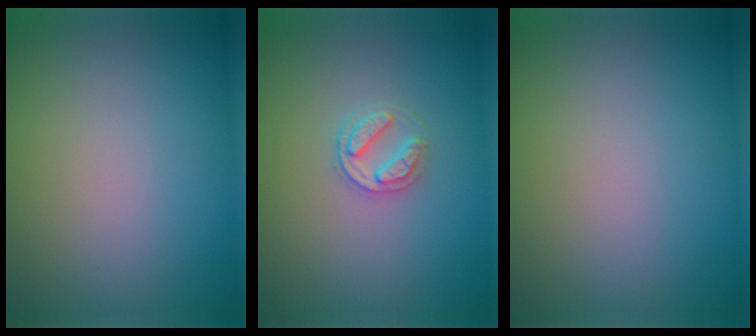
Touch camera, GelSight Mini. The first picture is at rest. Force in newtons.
{"total": 2.4, "press": 2.4, "slide": 0.4}
{"total": 0.0}